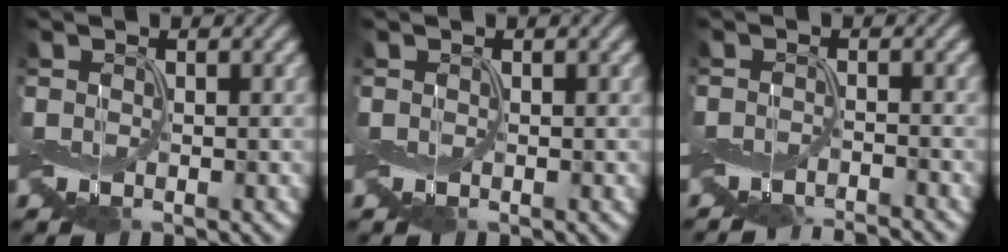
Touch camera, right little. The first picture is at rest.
{"total": 0.0}
{"total": 3.9, "force": [-3.6, 0.1, 1.3], "torque": [-0.013, -0.012, -0.066]}